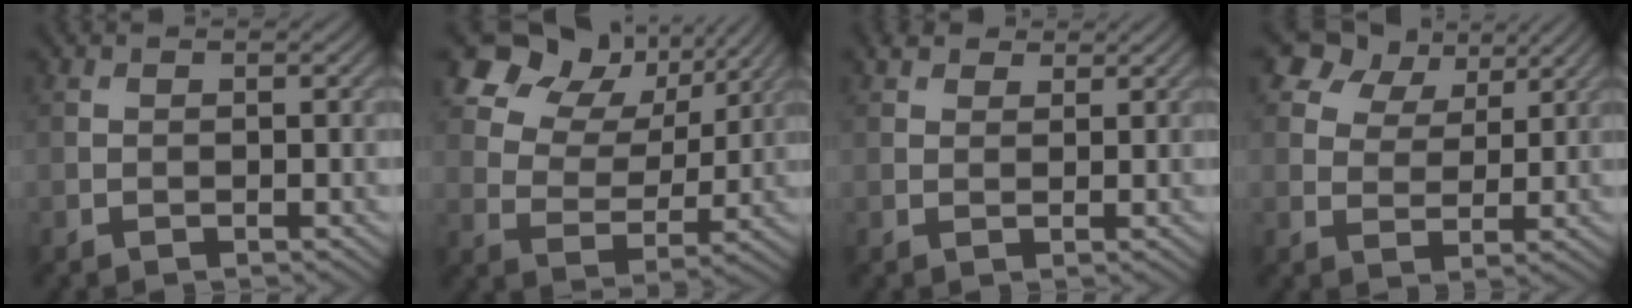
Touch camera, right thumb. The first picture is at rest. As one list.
[{"total": 12.8, "force": [7.6, 8.2, 6.2], "torque": [-0.146, 0.011, 0.137]}, {"total": 2.2, "force": [1.6, 1.2, 0.7], "torque": [-0.015, 0.004, 0.032]}, {"total": 8.3, "force": [5.8, 4.9, 3.4], "torque": [-0.077, -0.001, 0.112]}]